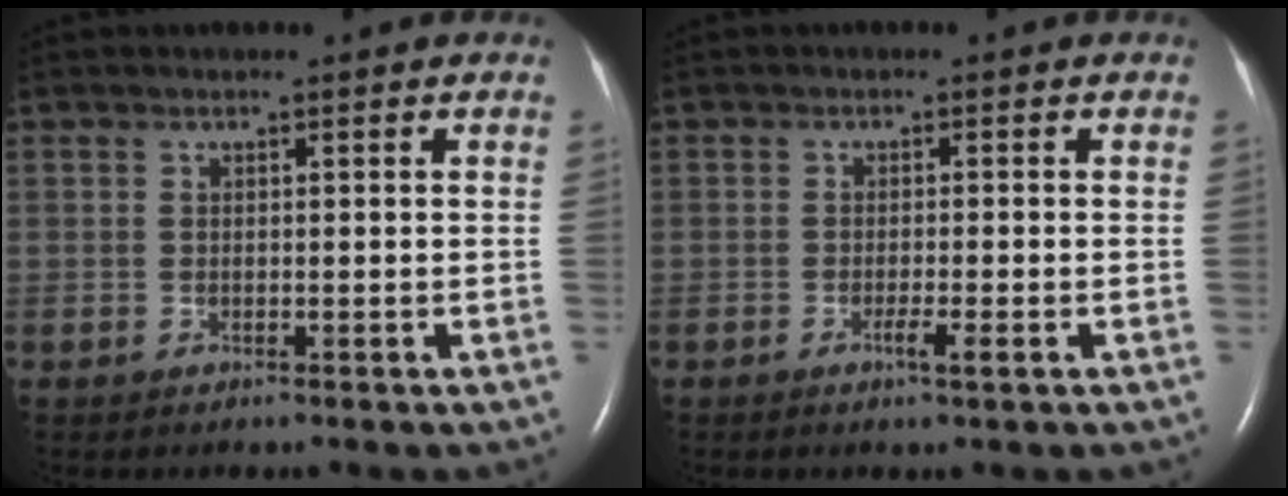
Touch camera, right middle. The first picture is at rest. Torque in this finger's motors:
{"motor_torque": [0.35, -0.25, 0.01, 0.01]}